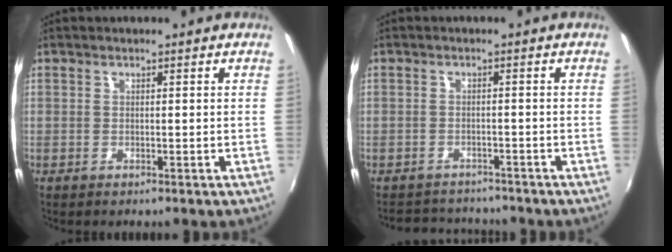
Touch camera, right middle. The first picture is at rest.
{"total": 5.8, "force": [-5.3, 2.3, 0.5], "torque": [-0.023, 0.014, -0.081]}